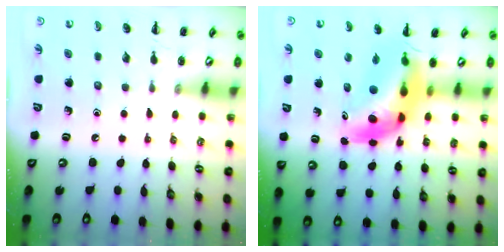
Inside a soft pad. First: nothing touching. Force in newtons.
{"total": 11.2, "press": 10.6, "slide": 3.6}